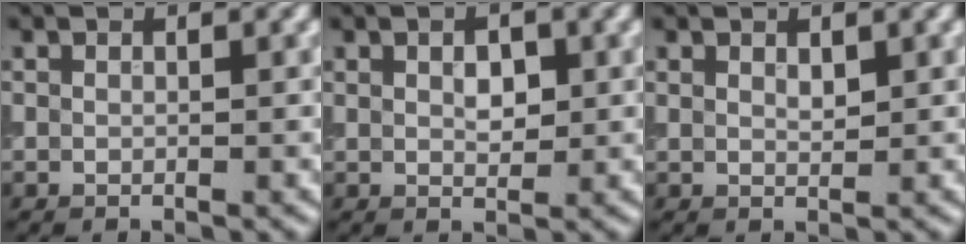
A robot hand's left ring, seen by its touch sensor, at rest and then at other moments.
{"total": 2.0, "force": [0.5, 1.1, 1.6], "torque": [-0.025, 0.002, 0.010]}
{"total": 1.1, "force": [0.6, 0.4, 0.7], "torque": [-0.016, -0.001, 0.014]}